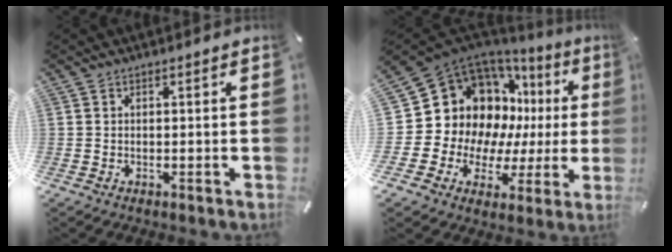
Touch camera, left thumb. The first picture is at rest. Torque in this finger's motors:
{"motor_torque": [2.47, 2.54, 1.66, -0.18, 0.44]}